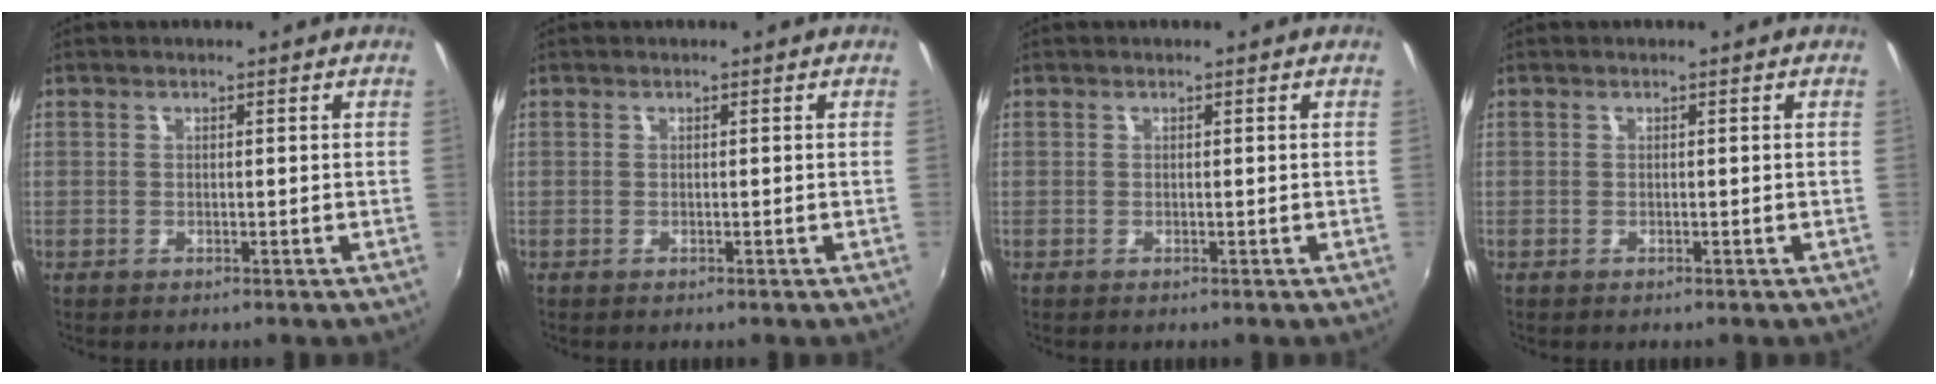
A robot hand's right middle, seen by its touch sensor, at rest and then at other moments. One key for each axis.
{"total": 0.0}
{"total": 0.0}
{"total": 0.0}